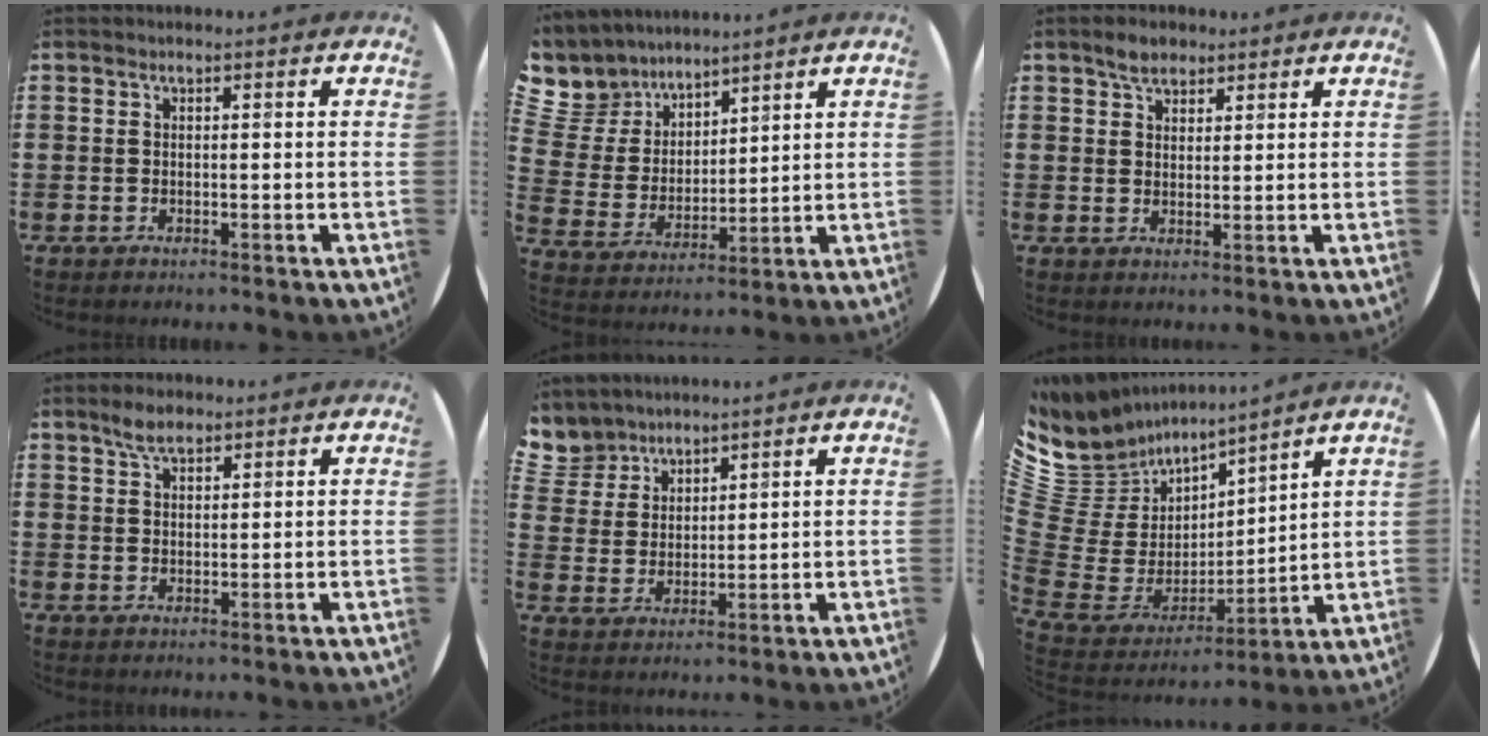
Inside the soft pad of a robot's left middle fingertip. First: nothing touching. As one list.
[{"total": 7.4, "force": [6.3, 3.7, -0.4], "torque": [-0.040, -0.040, 0.120]}, {"total": 2.8, "force": [2.3, 1.5, 0.6], "torque": [-0.007, 0.004, 0.043]}, {"total": 3.4, "force": [2.6, 1.4, 1.6], "torque": [-0.025, 0.004, 0.046]}, {"total": 5.1, "force": [4.7, 2.1, -0.2], "torque": [-0.016, -0.016, 0.090]}, {"total": 7.4, "force": [5.5, 4.9, -0.8], "torque": [-0.047, -0.062, 0.105]}]